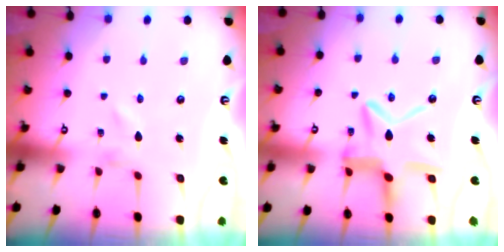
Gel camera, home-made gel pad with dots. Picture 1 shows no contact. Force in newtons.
{"total": 13.0, "press": 13.0, "slide": 1.4}